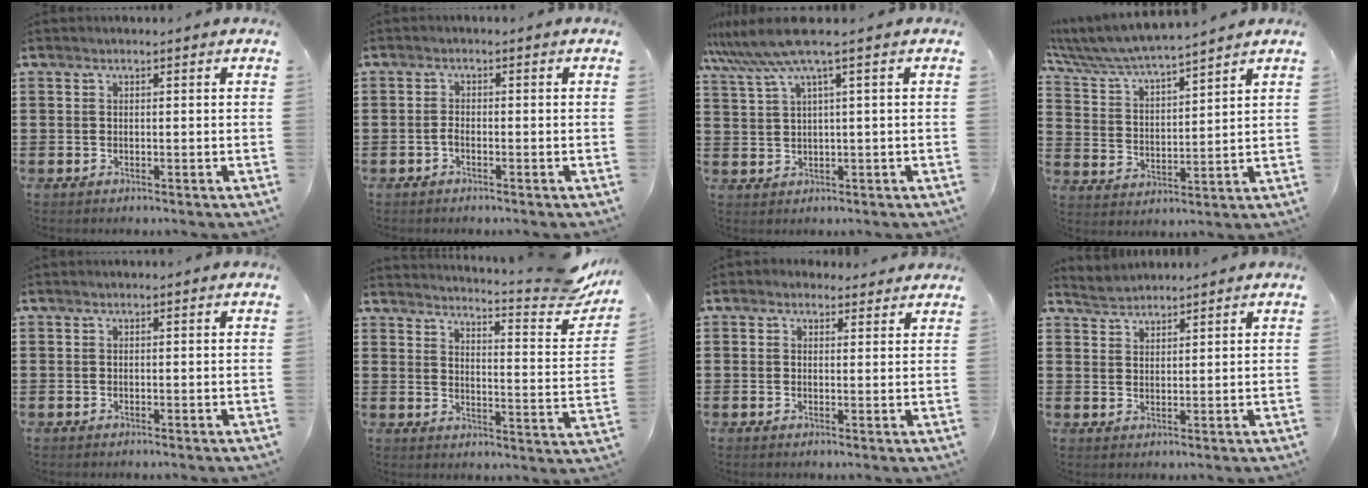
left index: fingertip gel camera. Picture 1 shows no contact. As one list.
[{"total": 1.2, "force": [-0.8, 0.4, 0.9], "torque": [-0.027, -0.003, -0.018]}, {"total": 5.8, "force": [3.0, -0.4, 5.0], "torque": [-0.121, -0.016, 0.048]}, {"total": 5.7, "force": [5.5, 0.0, 1.5], "torque": [-0.057, -0.038, 0.092]}, {"total": 0.0}, {"total": 5.5, "force": [4.9, -0.1, 2.5], "torque": [-0.040, -0.050, 0.072]}, {"total": 2.1, "force": [1.8, 1.1, 0.2], "torque": [-0.003, 0.002, 0.031]}, {"total": 2.3, "force": [2.2, 0.4, -0.4], "torque": [-0.001, -0.001, 0.043]}]